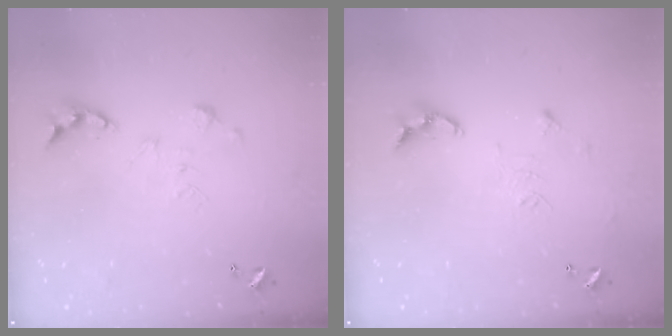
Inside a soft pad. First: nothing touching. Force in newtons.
{"total": 10.3, "press": 10.2, "slide": 1.0}